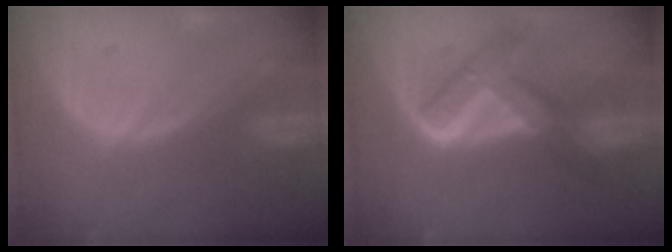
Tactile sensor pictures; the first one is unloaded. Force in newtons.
{"total": 7.6, "press": 7.5, "slide": 0.4}